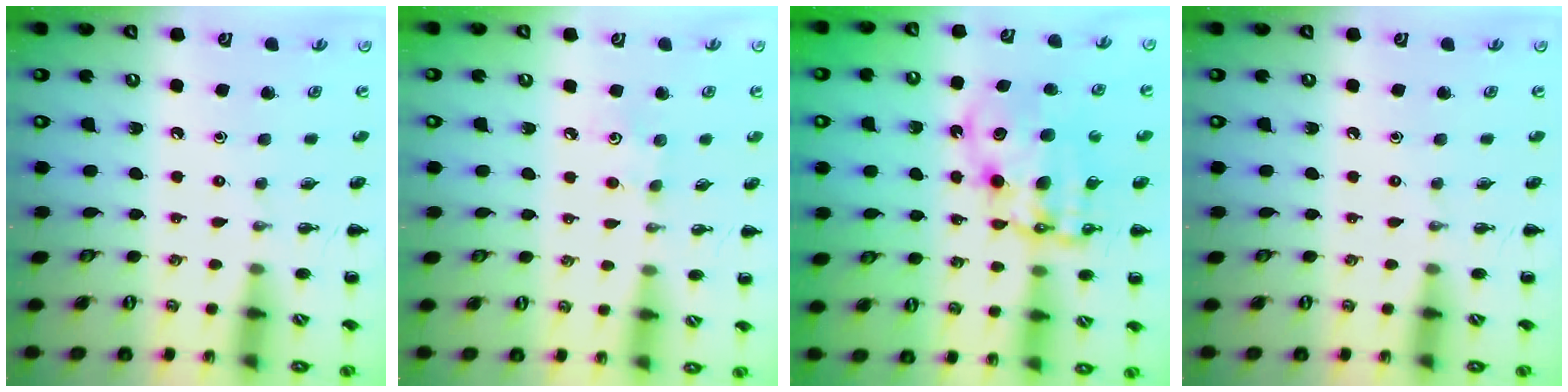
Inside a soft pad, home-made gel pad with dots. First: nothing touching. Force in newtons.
{"total": 4.3, "press": 4.1, "slide": 1.1}
{"total": 11.6, "press": 11.4, "slide": 2.5}
{"total": 0.0}